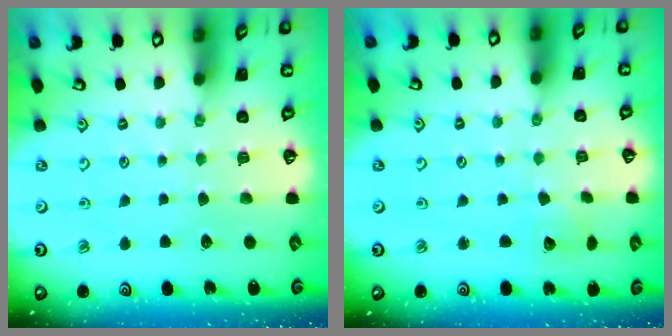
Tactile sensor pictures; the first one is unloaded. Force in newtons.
{"total": 5.7, "press": 5.7, "slide": 0.3}